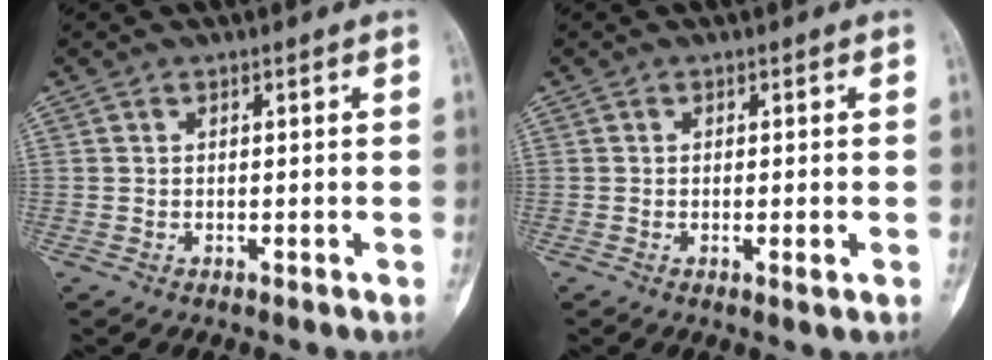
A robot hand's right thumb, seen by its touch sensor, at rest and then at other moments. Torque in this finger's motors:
{"motor_torque": [-0.57, 0.19, -0.05, 0.28, -0.03]}